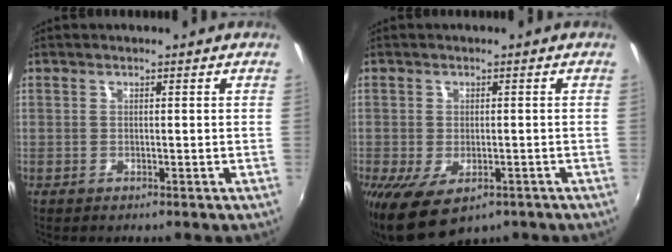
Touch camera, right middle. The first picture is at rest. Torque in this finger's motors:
{"motor_torque": [1.63, -0.51, 0.34, 0.21]}